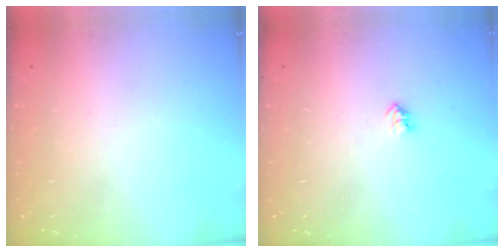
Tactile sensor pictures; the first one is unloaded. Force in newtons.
{"total": 2.6, "press": 2.6, "slide": 0.4}